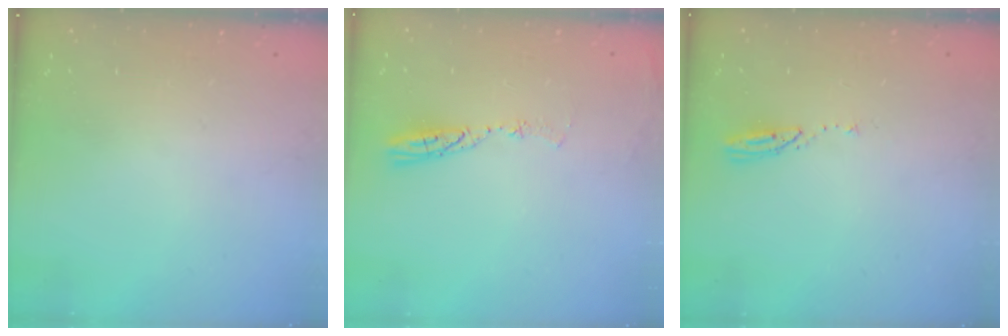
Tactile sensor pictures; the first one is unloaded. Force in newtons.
{"total": 5.9, "press": 5.8, "slide": 0.7}
{"total": 3.7, "press": 3.7, "slide": 0.3}